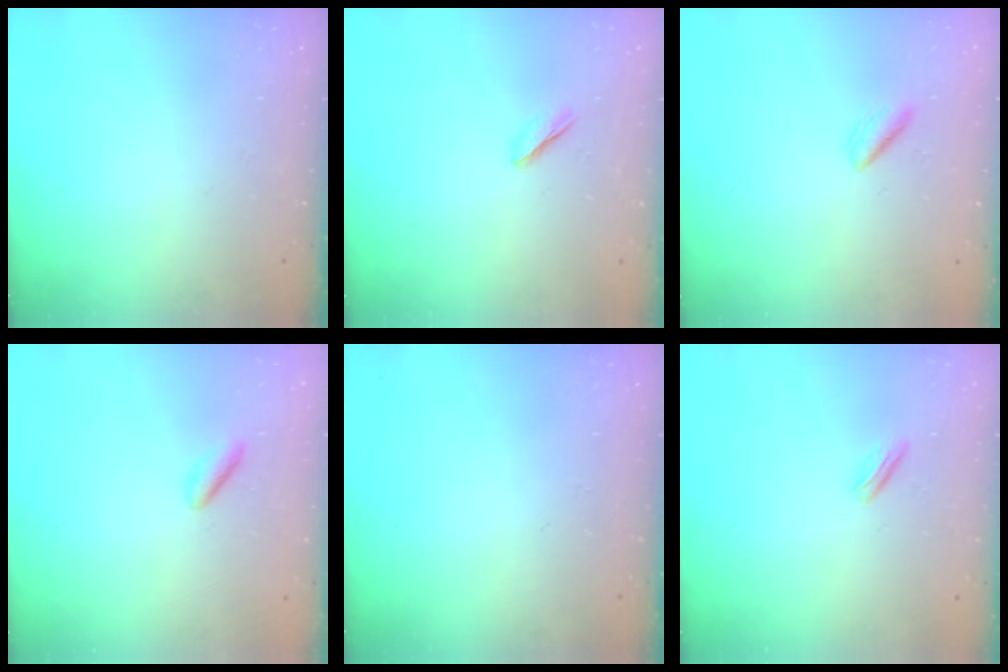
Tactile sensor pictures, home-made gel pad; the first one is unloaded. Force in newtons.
{"total": 2.0, "press": 2.0, "slide": 0.6}
{"total": 1.7, "press": 1.3, "slide": 1.0}
{"total": 1.9, "press": 1.7, "slide": 0.8}
{"total": 0.0}
{"total": 2.4, "press": 2.3, "slide": 0.6}